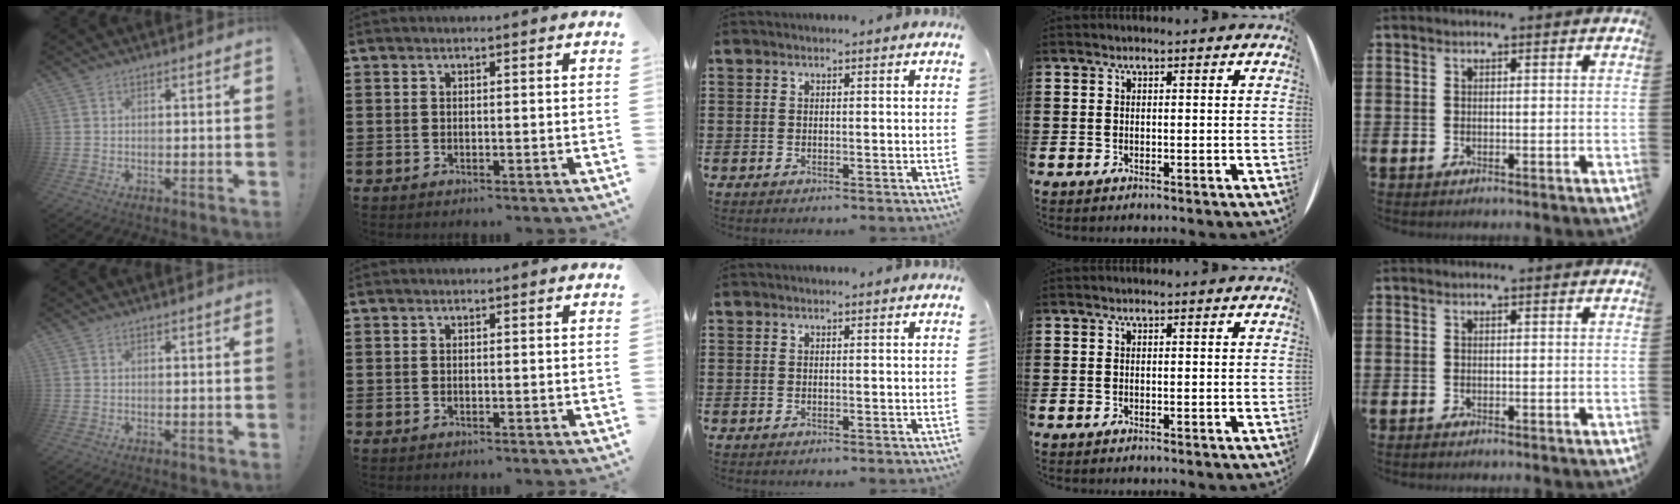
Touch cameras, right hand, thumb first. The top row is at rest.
{}